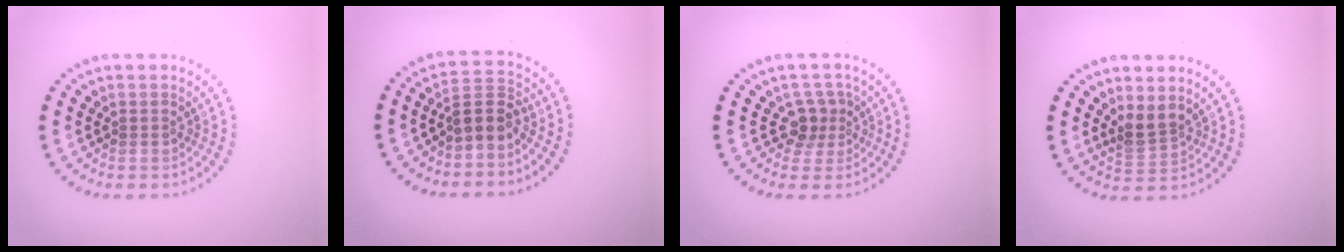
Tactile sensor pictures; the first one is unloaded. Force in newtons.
{"total": 2.7, "press": 2.3, "slide": 1.5}
{"total": 2.3, "press": 1.7, "slide": 1.5}
{"total": 2.3, "press": 1.8, "slide": 1.5}